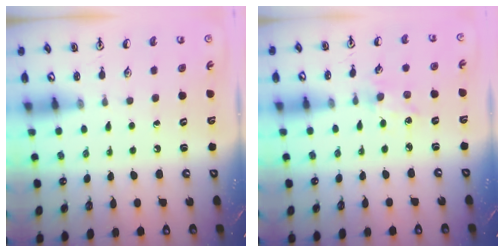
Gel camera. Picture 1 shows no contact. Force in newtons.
{"total": 3.0, "press": 3.0, "slide": 0.4}